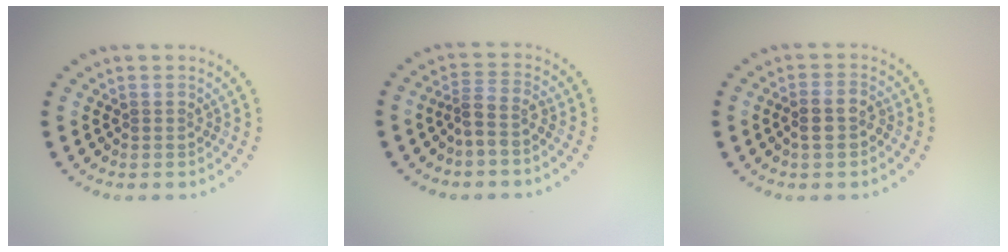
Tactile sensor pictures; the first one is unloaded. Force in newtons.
{"total": 2.2, "press": 1.6, "slide": 1.5}
{"total": 2.6, "press": 2.5, "slide": 0.7}